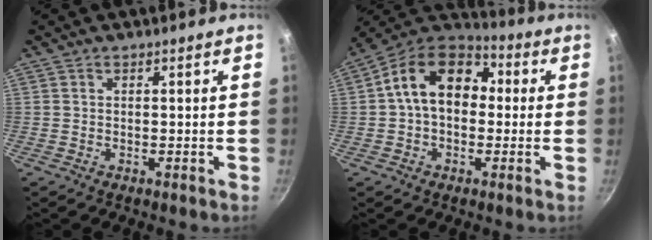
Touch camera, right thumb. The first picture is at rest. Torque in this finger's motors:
{"motor_torque": [0.73, 2.92, 1.25, -0.31, 0.18]}